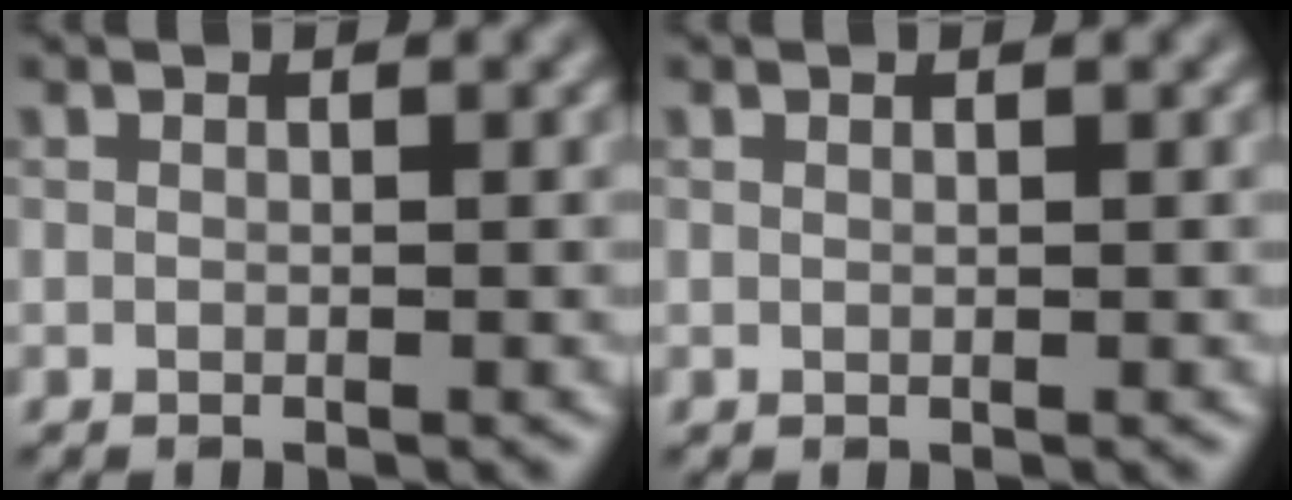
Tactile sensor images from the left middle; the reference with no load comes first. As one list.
[{"total": 0.0}]